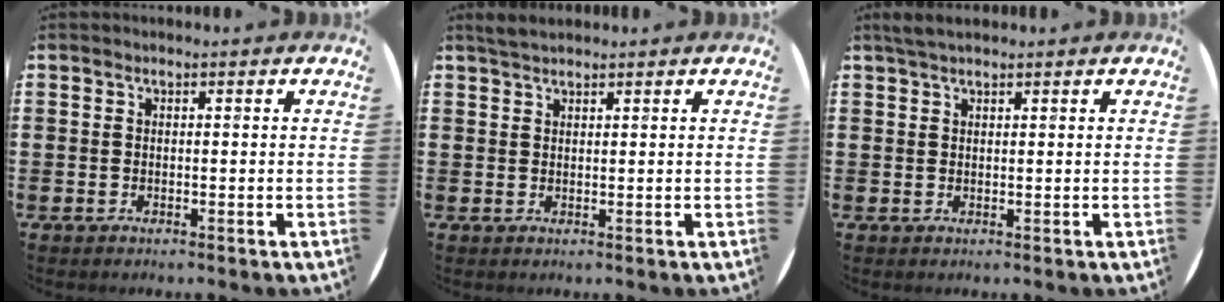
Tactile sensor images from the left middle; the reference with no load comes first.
{"total": 1.7, "force": [1.6, 0.3, 0.5], "torque": [-0.012, 0.004, 0.030]}
{"total": 1.8, "force": [1.5, 0.3, 0.9], "torque": [-0.019, 0.004, 0.028]}